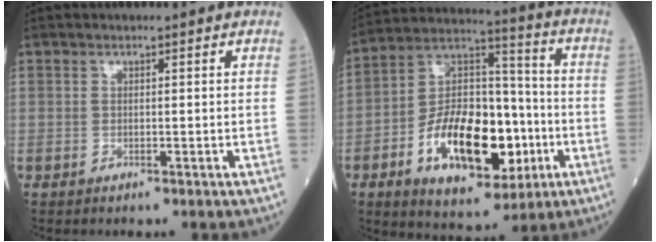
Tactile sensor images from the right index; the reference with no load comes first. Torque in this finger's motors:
{"motor_torque": [1.41, -0.67, 1.05, 0.21]}